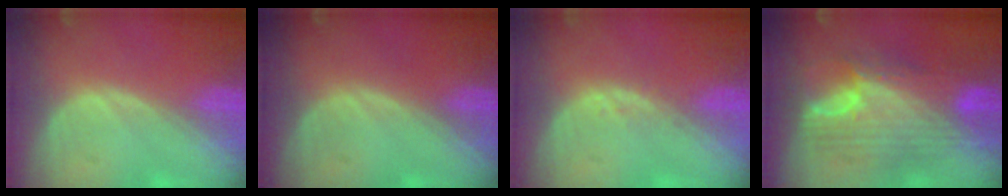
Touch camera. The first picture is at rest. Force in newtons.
{"total": 0.0}
{"total": 1.0, "press": 1.0, "slide": 0.2}
{"total": 11.7, "press": 11.7, "slide": 1.1}